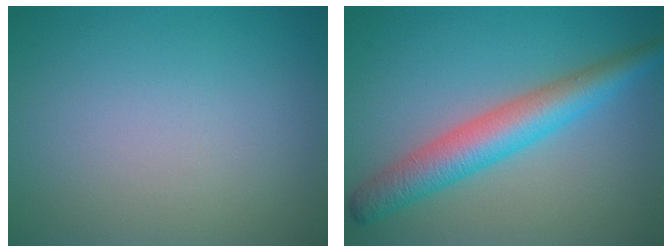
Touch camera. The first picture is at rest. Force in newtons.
{"total": 5.6, "press": 5.6, "slide": 0.1}